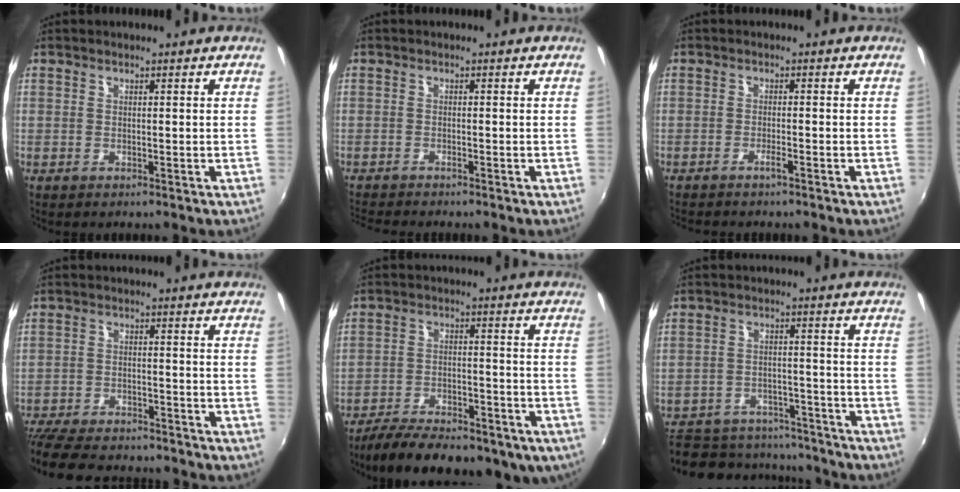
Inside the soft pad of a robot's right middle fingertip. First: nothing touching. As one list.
[{"total": 3.7, "force": [-3.5, 0.0, 1.2], "torque": [-0.036, -0.014, -0.066]}, {"total": 1.8, "force": [-1.5, -0.2, 0.9], "torque": [-0.026, 0.001, -0.030]}, {"total": 15.2, "force": [-13.2, 4.2, 6.3], "torque": [-0.148, -0.026, -0.205]}, {"total": 19.1, "force": [-14.3, 7.2, 10.5], "torque": [-0.201, -0.036, -0.198]}, {"total": 17.9, "force": [-14.2, 8.8, 6.4], "torque": [-0.157, 0.021, -0.177]}]